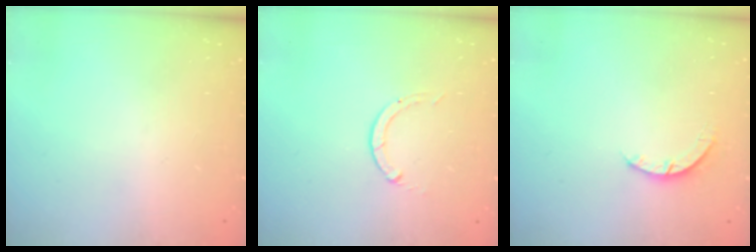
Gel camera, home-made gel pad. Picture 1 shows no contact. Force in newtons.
{"total": 0.0}
{"total": 2.9, "press": 2.9, "slide": 0.4}